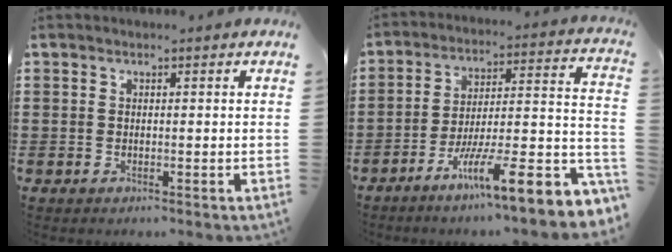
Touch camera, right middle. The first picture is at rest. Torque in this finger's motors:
{"motor_torque": [2.14, 0.00, 0.38, 0.18]}